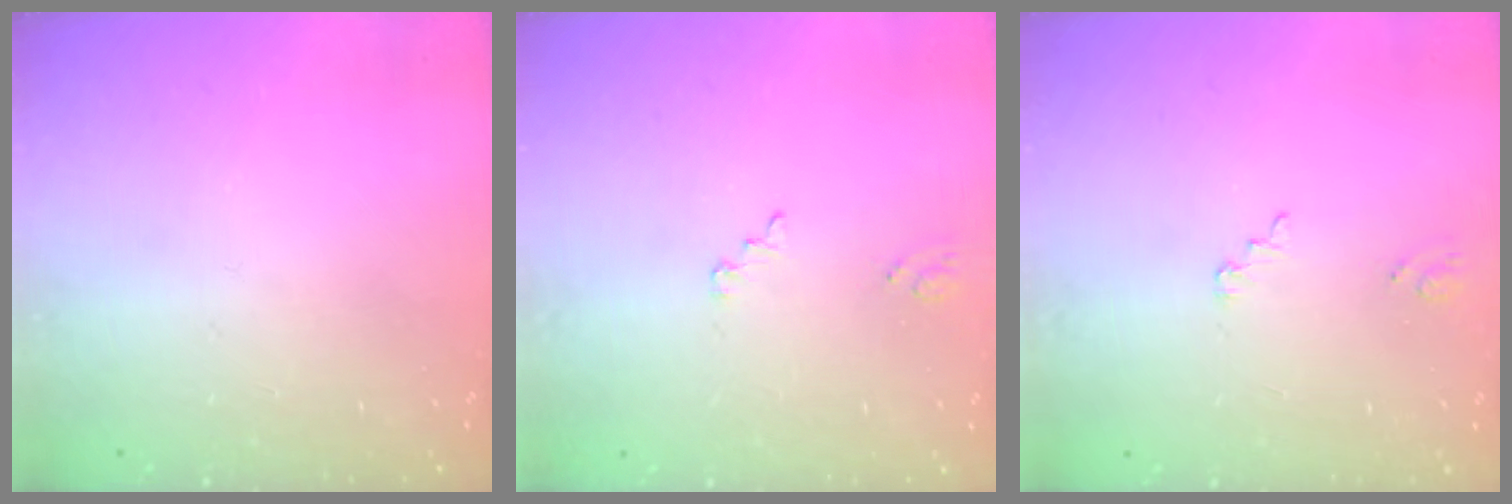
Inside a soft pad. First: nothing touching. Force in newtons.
{"total": 1.2, "press": 1.2, "slide": 0.1}
{"total": 2.2, "press": 2.2, "slide": 0.2}